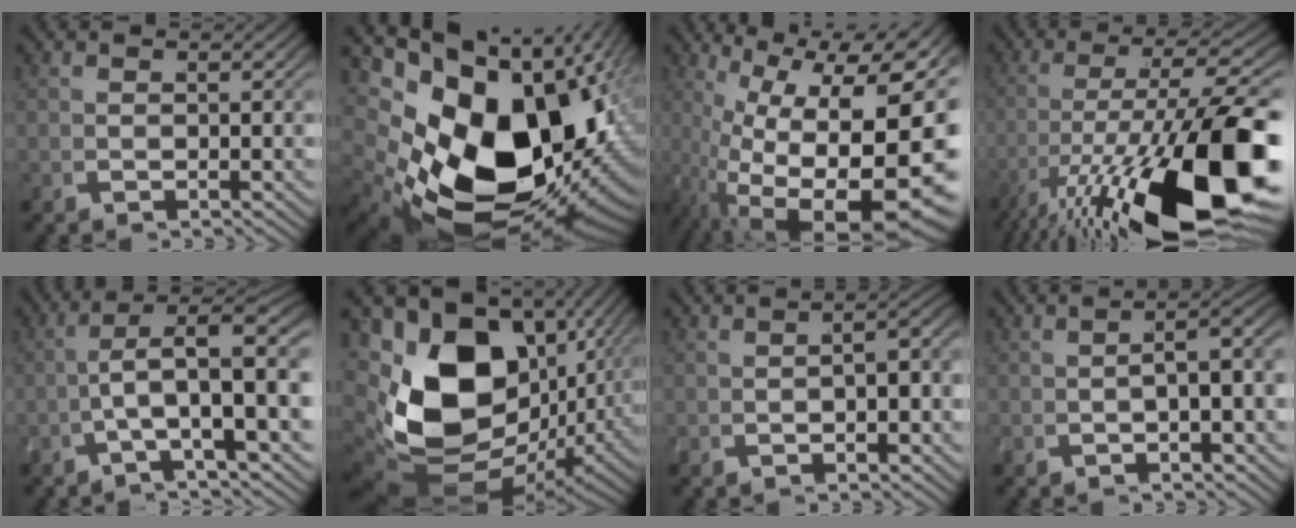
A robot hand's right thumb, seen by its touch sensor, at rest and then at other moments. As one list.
[{"total": 25.6, "force": [-0.9, 16.3, 19.7], "torque": [-0.350, -0.065, 0.026]}, {"total": 19.3, "force": [-1.4, 11.0, 15.8], "torque": [-0.264, -0.080, 0.017]}, {"total": 15.9, "force": [-3.8, 6.4, 14.1], "torque": [-0.254, -0.043, -0.023]}, {"total": 7.2, "force": [0.6, 3.4, 6.3], "torque": [-0.109, -0.024, 0.013]}, {"total": 20.2, "force": [-0.1, 13.7, 14.9], "torque": [-0.307, -0.058, 0.026]}, {"total": 2.8, "force": [-0.5, 1.3, 2.4], "torque": [-0.030, 0.012, -0.013]}, {"total": 4.2, "force": [-0.5, 1.9, 3.7], "torque": [-0.055, 0.012, -0.011]}]